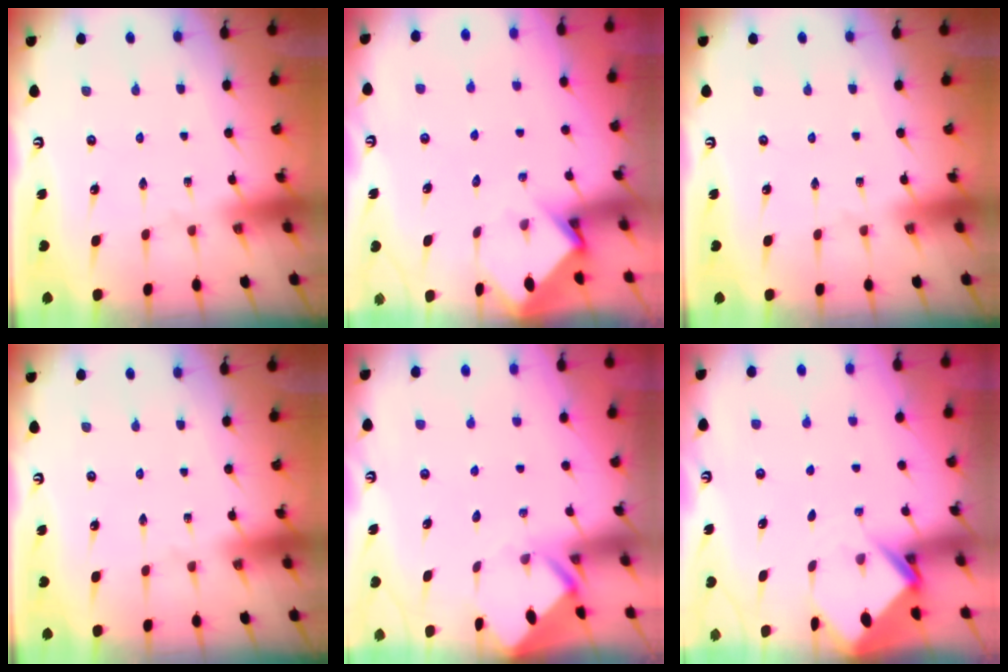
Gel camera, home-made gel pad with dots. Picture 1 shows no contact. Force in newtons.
{"total": 3.8, "press": 3.8, "slide": 0.3}
{"total": 0.0}
{"total": 0.0}
{"total": 3.0, "press": 3.0, "slide": 0.1}
{"total": 3.8, "press": 3.8, "slide": 0.2}